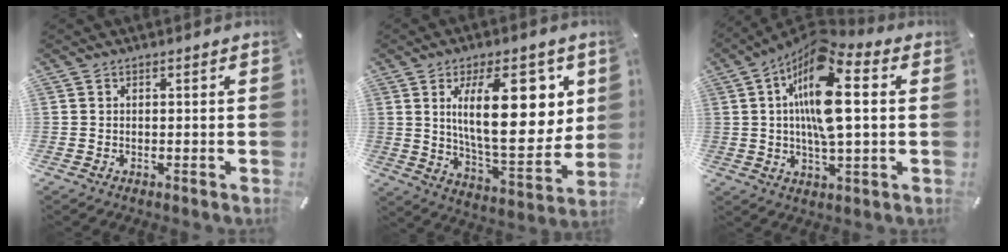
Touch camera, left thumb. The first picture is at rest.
{"total": 22.0, "force": [6.8, 9.4, 18.7], "torque": [-0.292, -0.023, 0.099]}
{"total": 16.5, "force": [2.9, 6.3, 14.9], "torque": [-0.286, -0.005, 0.046]}